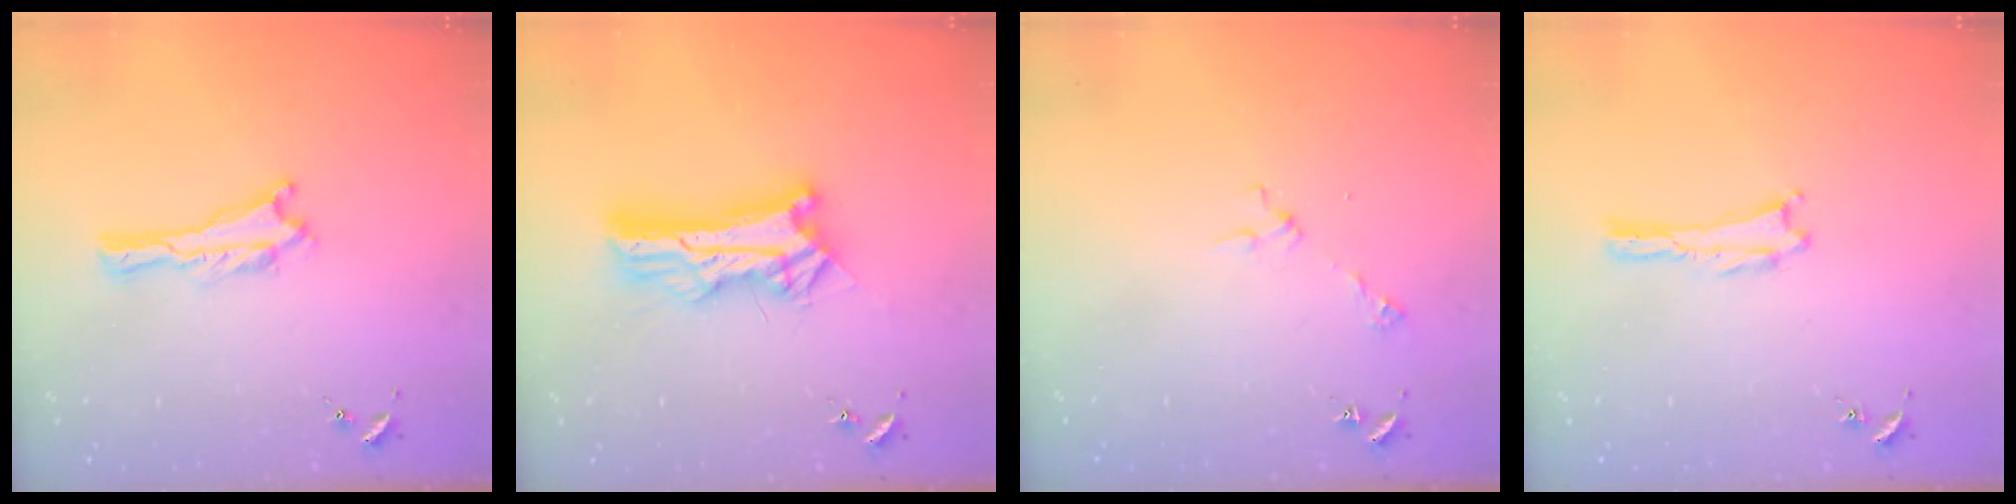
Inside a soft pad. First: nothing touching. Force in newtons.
{"total": 11.7, "press": 11.6, "slide": 1.0}
{"total": 2.9, "press": 2.9, "slide": 0.2}
{"total": 0.0}